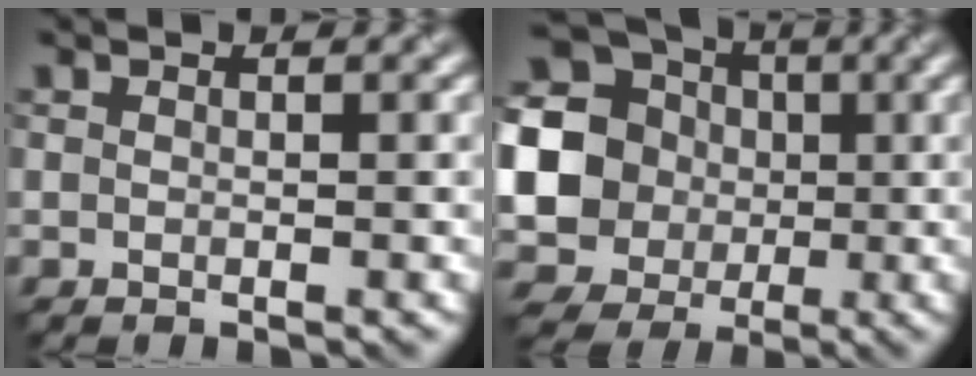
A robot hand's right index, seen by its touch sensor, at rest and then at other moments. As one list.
[{"total": 17.9, "force": [1.1, 16.9, 5.9], "torque": [-0.177, 0.011, -0.013]}]